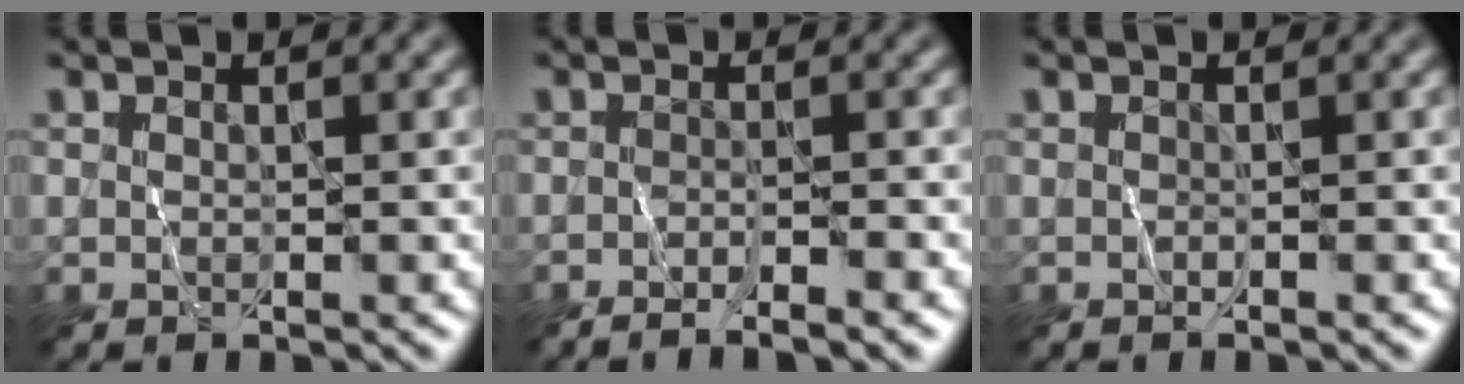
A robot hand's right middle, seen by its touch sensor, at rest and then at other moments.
{"total": 2.5, "force": [-2.0, 0.0, 1.5], "torque": [-0.028, 0.002, -0.040]}
{"total": 0.0}